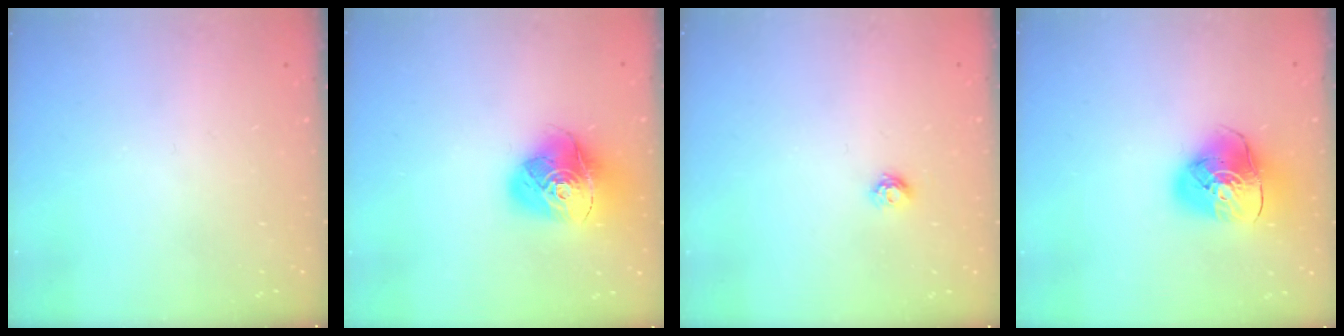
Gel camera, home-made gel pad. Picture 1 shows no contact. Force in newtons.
{"total": 16.4, "press": 16.3, "slide": 1.8}
{"total": 4.6, "press": 4.5, "slide": 0.6}
{"total": 12.7, "press": 12.6, "slide": 1.7}